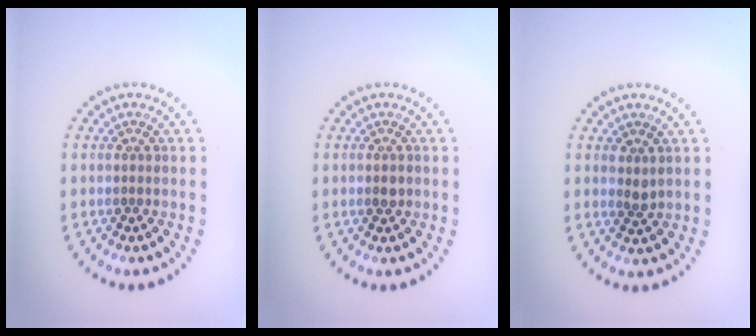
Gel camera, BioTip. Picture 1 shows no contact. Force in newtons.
{"total": 1.0, "press": 1.0, "slide": 0.3}
{"total": 0.9, "press": 0.8, "slide": 0.3}